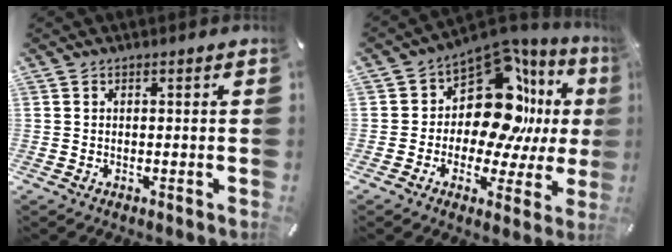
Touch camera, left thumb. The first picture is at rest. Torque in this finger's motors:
{"motor_torque": [1.67, 2.44, 0.78, -0.55, 0.23]}